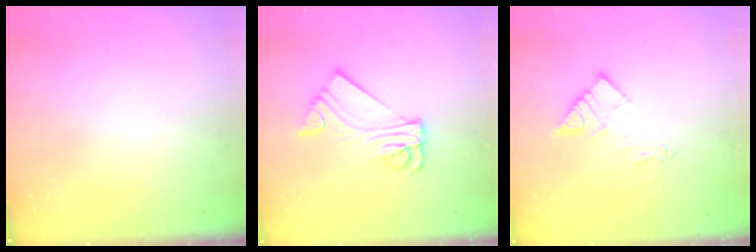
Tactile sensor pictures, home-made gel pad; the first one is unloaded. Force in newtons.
{"total": 9.3, "press": 9.3, "slide": 0.9}
{"total": 7.1, "press": 7.1, "slide": 0.6}